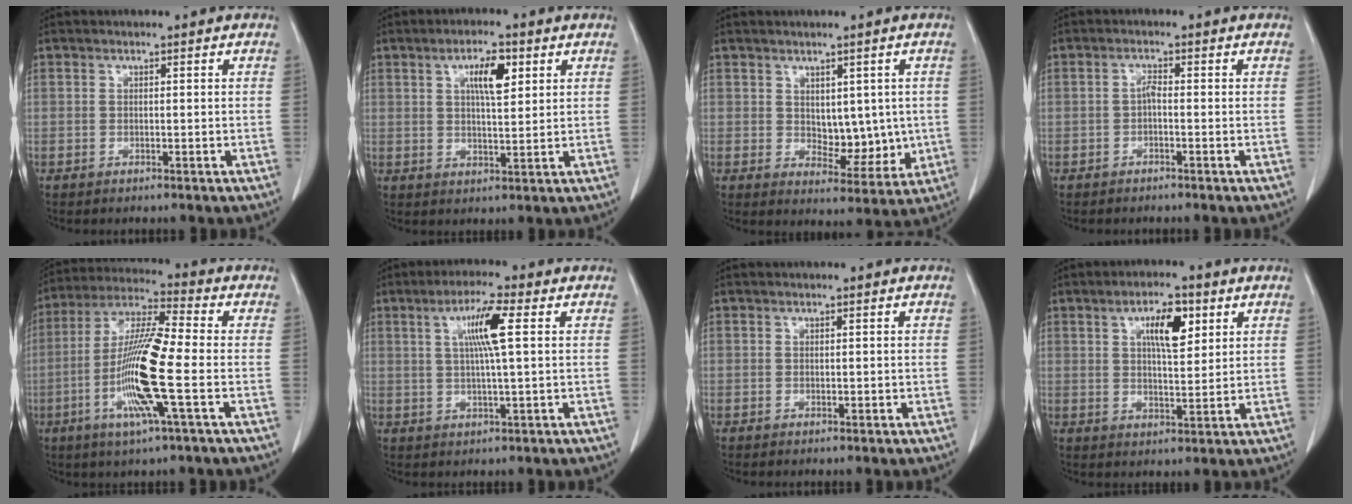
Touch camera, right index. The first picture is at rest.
{"total": 5.8, "force": [2.4, 1.6, 5.1], "torque": [-0.089, 0.002, 0.041]}
{"total": 6.7, "force": [0.6, 4.0, 5.4], "torque": [-0.064, -0.005, 0.025]}
{"total": 1.3, "force": [-0.4, 0.3, 1.2], "torque": [-0.023, 0.003, -0.008]}
{"total": 14.3, "force": [-3.4, 0.3, 13.9], "torque": [-0.283, -0.011, -0.074]}
{"total": 6.8, "force": [1.8, -0.1, 6.5], "torque": [-0.120, 0.004, 0.034]}
{"total": 0.7, "force": [0.0, 0.3, 0.6], "torque": [-0.011, -0.002, 0.003]}
{"total": 7.0, "force": [2.9, 2.2, 5.9], "torque": [-0.101, 0.005, 0.049]}